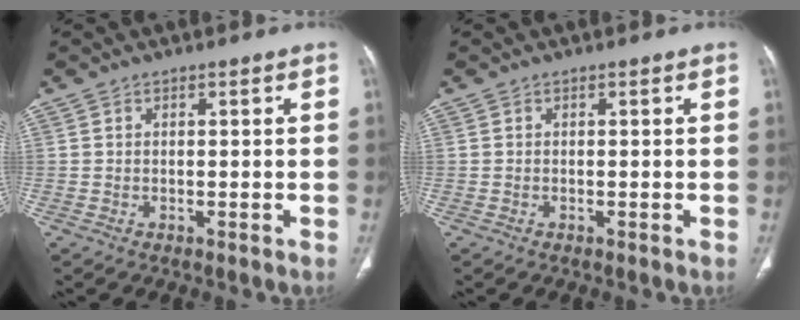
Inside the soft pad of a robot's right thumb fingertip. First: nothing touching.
{"total": 0.0}